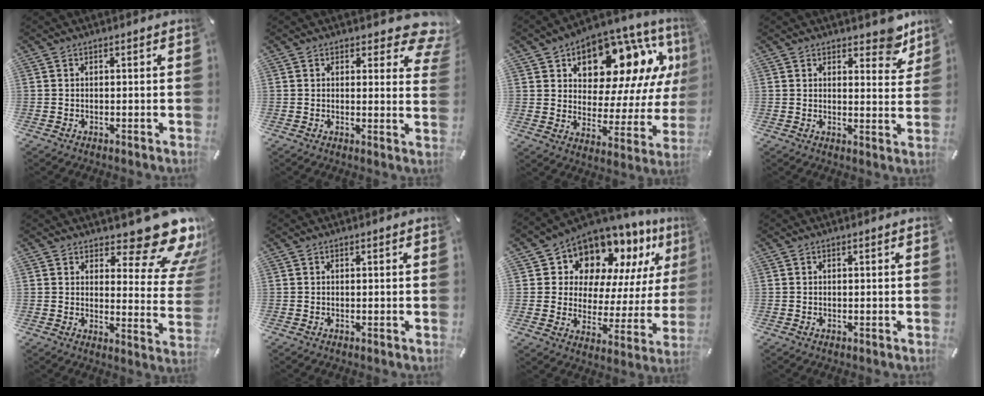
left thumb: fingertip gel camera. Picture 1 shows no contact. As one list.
[{"total": 6.8, "force": [4.4, 3.3, 4.0], "torque": [-0.040, -0.030, 0.073]}, {"total": 15.2, "force": [9.1, 9.1, 8.1], "torque": [-0.116, -0.069, 0.154]}, {"total": 7.5, "force": [5.7, 3.9, 2.9], "torque": [-0.011, -0.040, 0.097]}, {"total": 15.7, "force": [10.7, 6.1, 9.7], "torque": [-0.117, -0.088, 0.178]}, {"total": 0.0}, {"total": 11.0, "force": [9.3, 5.8, 1.0], "torque": [-0.029, -0.102, 0.167]}, {"total": 0.0}]